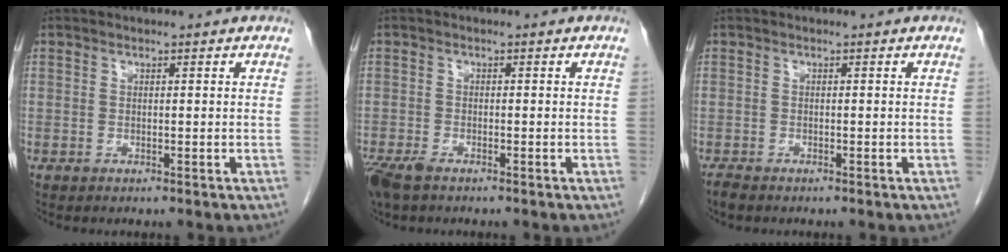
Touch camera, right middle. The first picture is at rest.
{"total": 4.5, "force": [-3.3, 1.5, 2.6], "torque": [-0.056, -0.012, -0.059]}
{"total": 1.2, "force": [-1.1, 0.2, 0.5], "torque": [-0.020, -0.005, -0.020]}